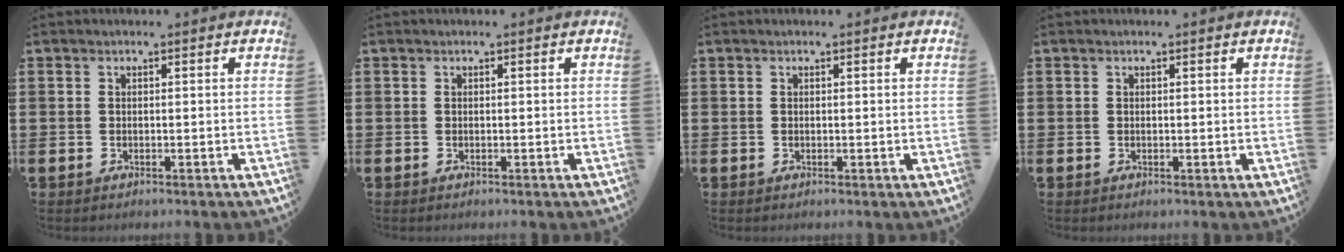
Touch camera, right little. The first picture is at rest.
{"total": 0.0}
{"total": 0.0}
{"total": 0.0}